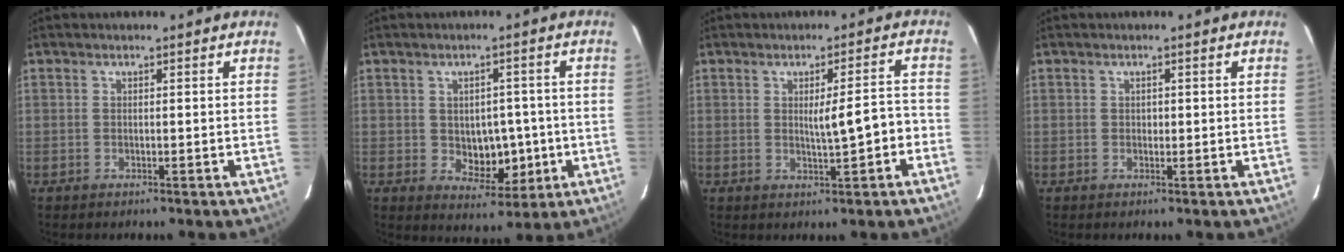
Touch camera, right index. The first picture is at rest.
{"total": 6.9, "force": [-0.6, 4.7, 5.0], "torque": [-0.060, 0.005, 0.003]}
{"total": 5.2, "force": [-1.0, 0.6, 5.0], "torque": [-0.074, 0.008, -0.008]}
{"total": 0.7, "force": [0.1, 0.5, 0.4], "torque": [-0.007, 0.002, 0.001]}